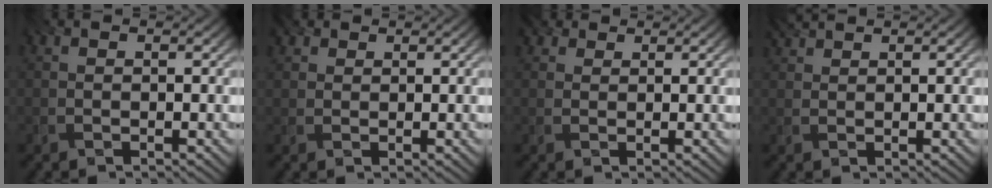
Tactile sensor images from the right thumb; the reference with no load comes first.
{"total": 2.1, "force": [1.4, 1.4, 0.7], "torque": [-0.018, 0.003, 0.028]}
{"total": 2.3, "force": [1.7, 1.3, 0.9], "torque": [-0.022, 0.003, 0.030]}
{"total": 2.3, "force": [2.0, 0.4, 0.8], "torque": [-0.022, 0.007, 0.038]}